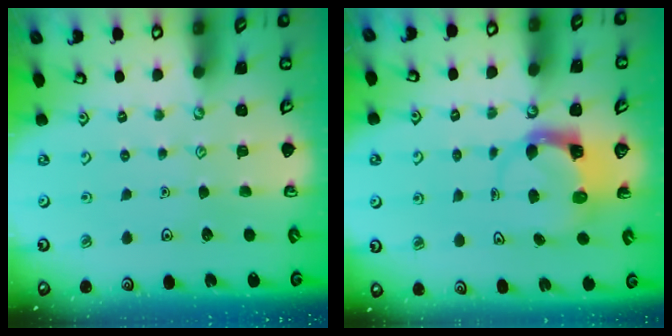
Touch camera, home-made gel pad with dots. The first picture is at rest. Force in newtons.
{"total": 3.8, "press": 3.7, "slide": 0.5}